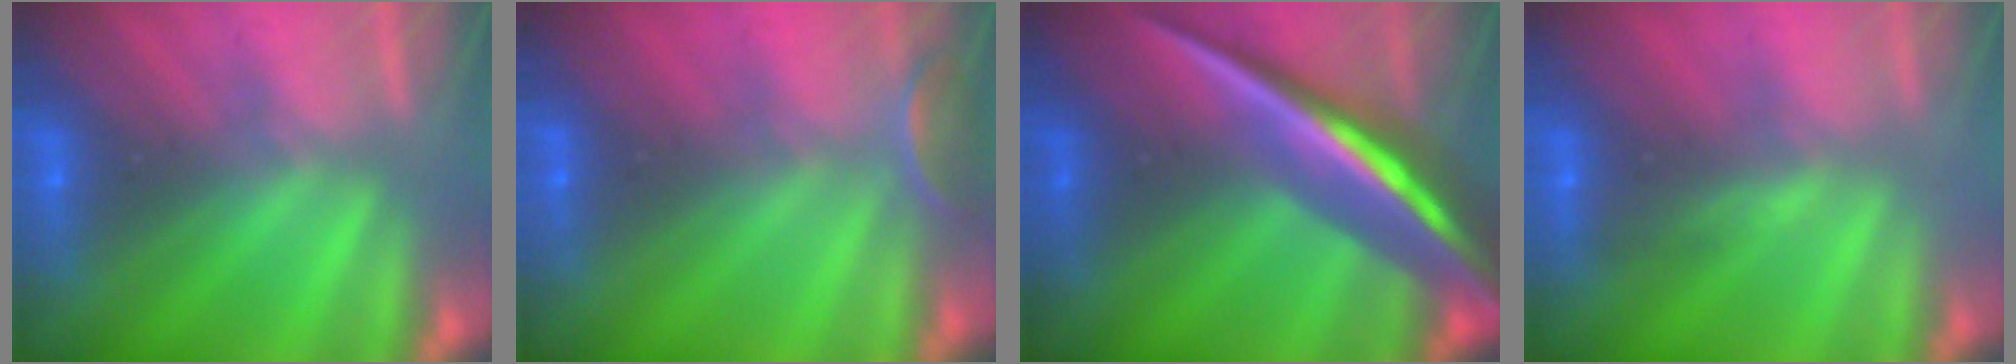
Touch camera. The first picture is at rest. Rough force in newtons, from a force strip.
{"total": 2.5}
{"total": 7.2}
{"total": 3.2}